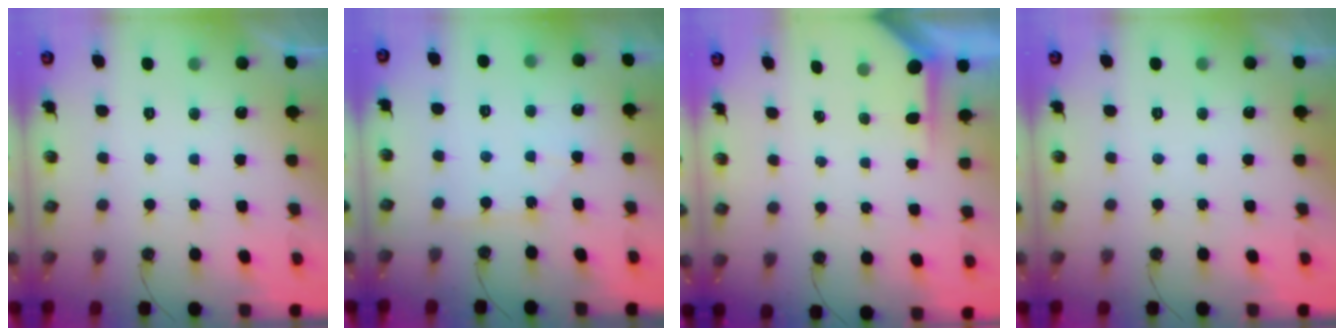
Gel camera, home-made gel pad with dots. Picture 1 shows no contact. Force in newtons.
{"total": 4.8, "press": 4.8, "slide": 0.5}
{"total": 3.6, "press": 3.6, "slide": 0.4}
{"total": 0.0}